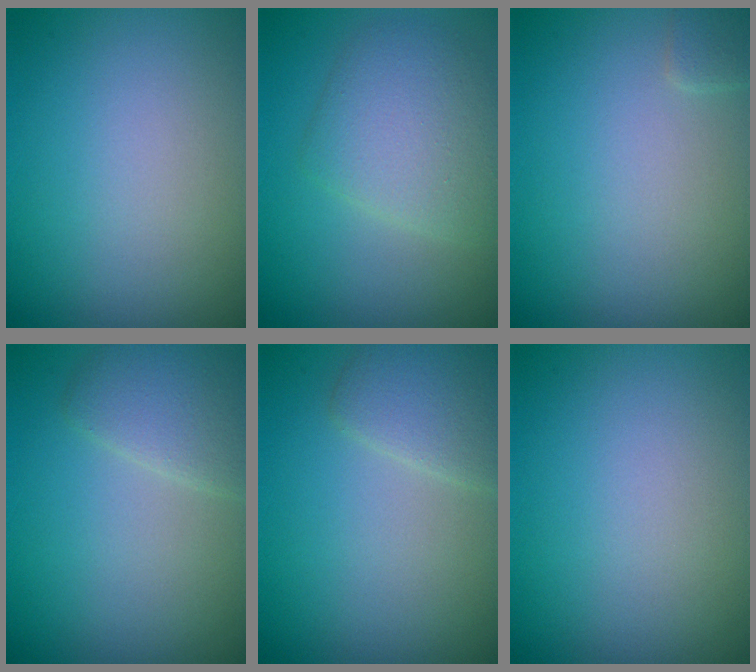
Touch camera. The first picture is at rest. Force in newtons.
{"total": 4.1, "press": 4.1, "slide": 0.1}
{"total": 0.8, "press": 0.8, "slide": 0.0}
{"total": 2.8, "press": 2.8, "slide": 0.2}
{"total": 2.6, "press": 2.6, "slide": 0.2}
{"total": 0.0}